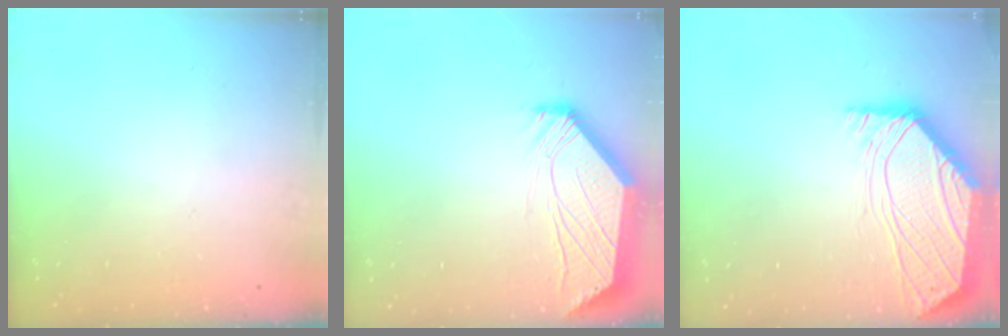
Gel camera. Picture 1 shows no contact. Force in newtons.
{"total": 2.6, "press": 2.6, "slide": 0.5}
{"total": 1.3, "press": 1.2, "slide": 0.4}